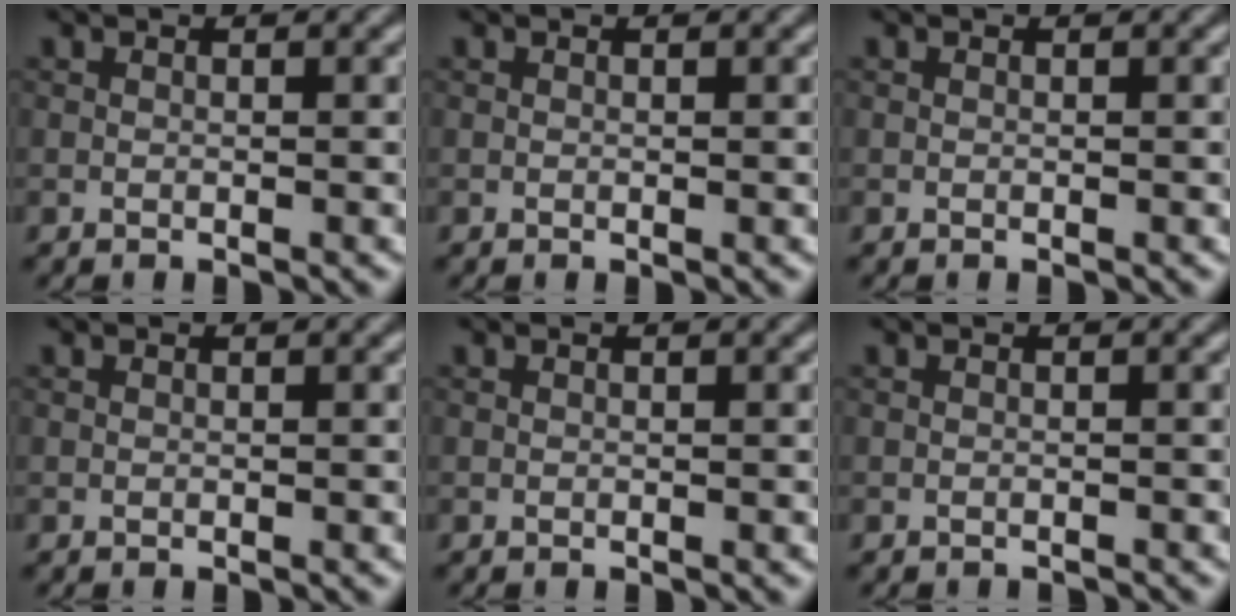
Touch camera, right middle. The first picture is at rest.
{"total": 0.0}
{"total": 0.0}
{"total": 0.0}
{"total": 0.0}
{"total": 0.8, "force": [-0.8, -0.2, -0.1], "torque": [-0.007, 0.009, -0.015]}